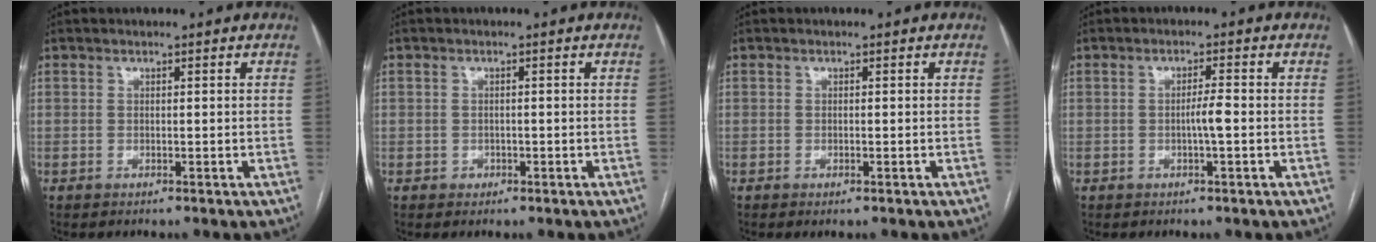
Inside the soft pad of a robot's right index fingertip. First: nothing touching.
{"total": 1.5, "force": [-0.6, 1.4, 0.1], "torque": [0.003, 0.006, -0.009]}
{"total": 0.8, "force": [-0.5, 0.1, 0.6], "torque": [-0.010, -0.001, -0.006]}
{"total": 2.4, "force": [-0.6, 0.0, 2.4], "torque": [-0.041, 0.001, -0.011]}